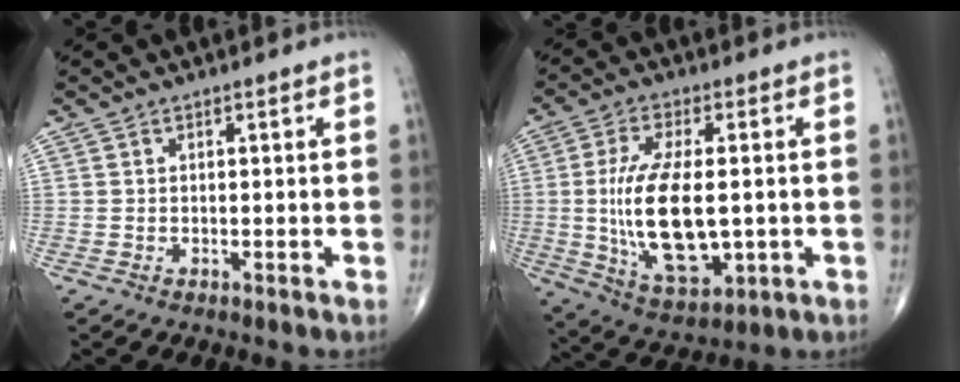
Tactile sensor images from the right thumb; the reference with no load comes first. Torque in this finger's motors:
{"motor_torque": [-0.40, 1.50, 1.91, 0.22, 0.66]}